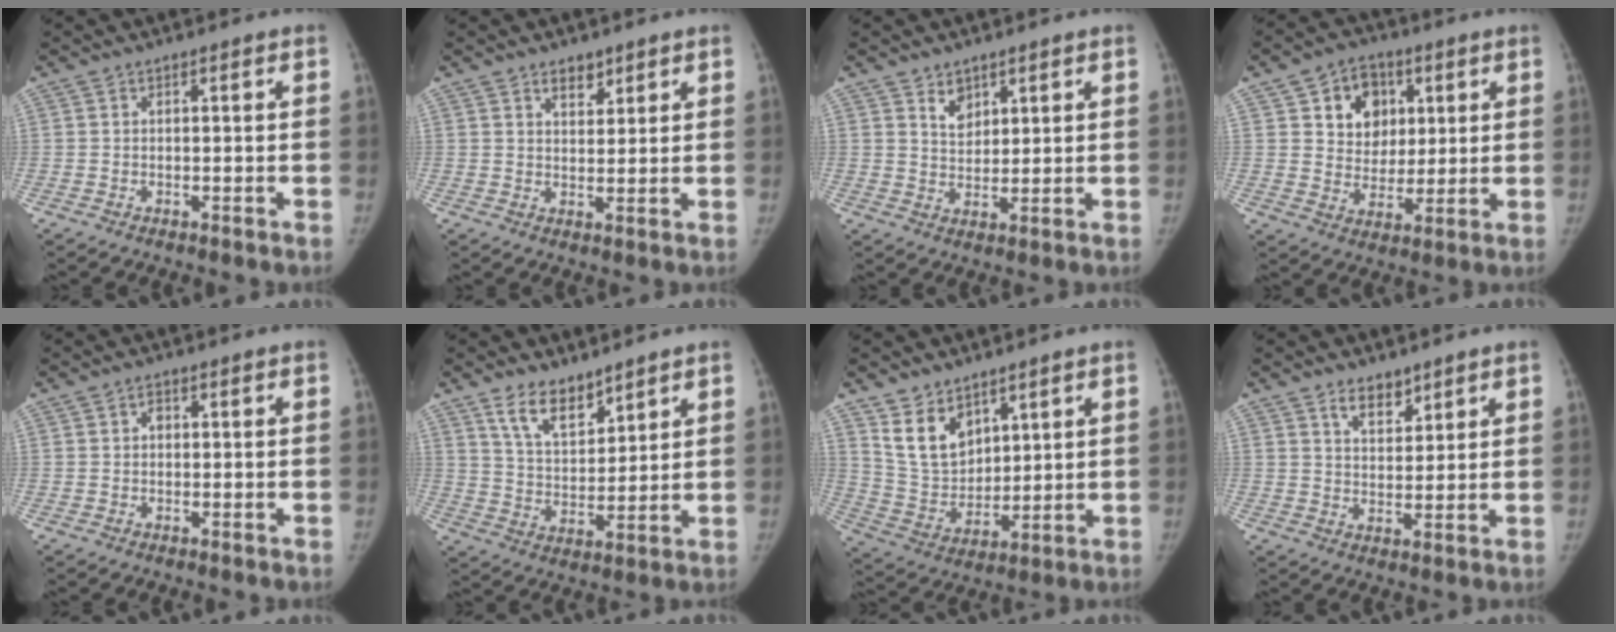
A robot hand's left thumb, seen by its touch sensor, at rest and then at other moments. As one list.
[{"total": 3.6, "force": [2.5, 2.0, 1.6], "torque": [-0.003, -0.018, 0.042]}, {"total": 4.1, "force": [2.6, 2.7, 1.7], "torque": [-0.008, -0.022, 0.052]}, {"total": 11.1, "force": [4.1, 8.9, 5.1], "torque": [-0.033, -0.013, 0.070]}, {"total": 1.4, "force": [0.3, 1.1, 0.8], "torque": [-0.007, 0.003, 0.001]}, {"total": 8.9, "force": [6.6, 4.2, 4.4], "torque": [-0.047, -0.049, 0.125]}, {"total": 10.6, "force": [6.6, 6.8, 4.9], "torque": [-0.061, -0.041, 0.141]}, {"total": 5.1, "force": [3.7, 2.6, 2.2], "torque": [-0.011, -0.029, 0.065]}]